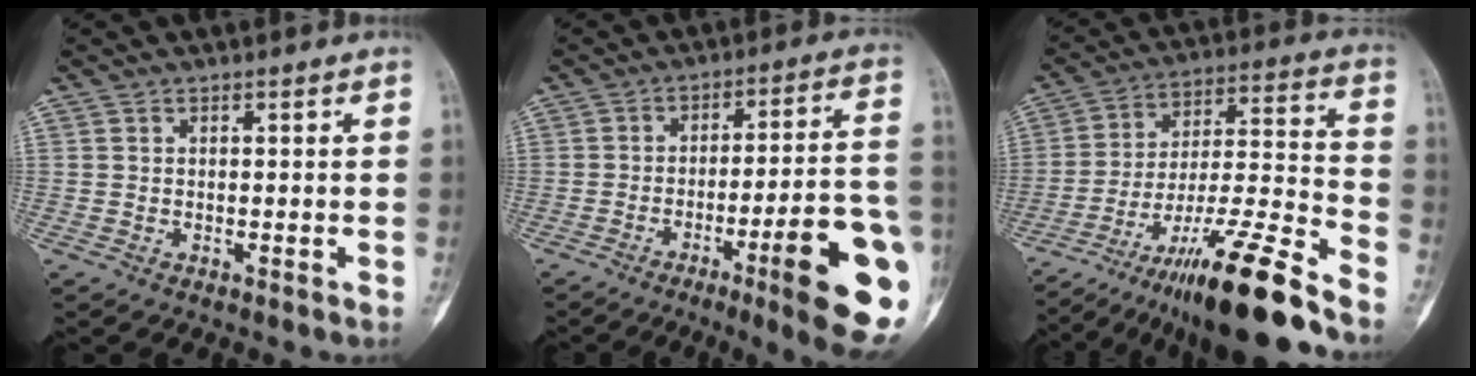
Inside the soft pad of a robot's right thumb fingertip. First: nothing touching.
{"total": 19.4, "force": [-7.4, 2.6, 17.7], "torque": [-0.185, 0.024, -0.101]}
{"total": 21.6, "force": [-16.2, 1.9, 14.2], "torque": [-0.236, 0.074, -0.275]}